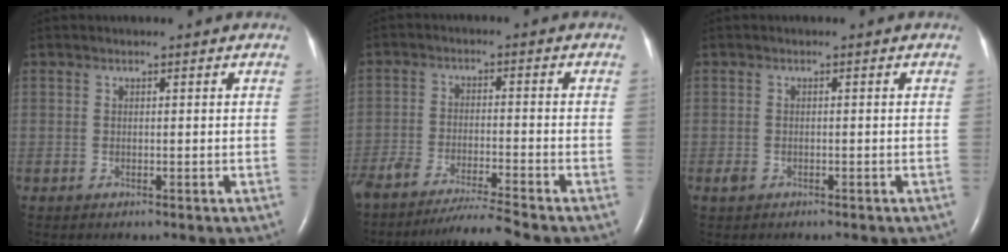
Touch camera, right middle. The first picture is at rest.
{"total": 8.7, "force": [-7.9, -1.7, 3.2], "torque": [-0.043, -0.024, -0.138]}
{"total": 1.5, "force": [-0.9, 0.8, 0.9], "torque": [-0.024, -0.001, -0.011]}